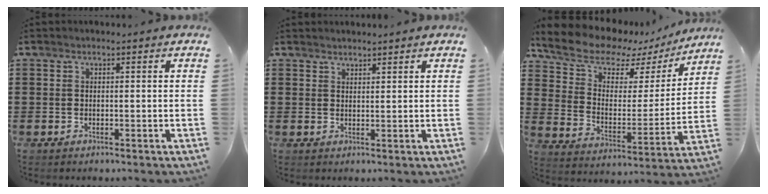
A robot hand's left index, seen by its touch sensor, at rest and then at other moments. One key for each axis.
{"total": 1.5, "fx": 1.5, "fy": 0.2, "fz": -0.1, "tx": -0.001, "ty": 0.000, "tz": 0.030}
{"total": 9.1, "fx": 7.7, "fy": 3.8, "fz": 2.8, "tx": -0.084, "ty": -0.050, "tz": 0.132}